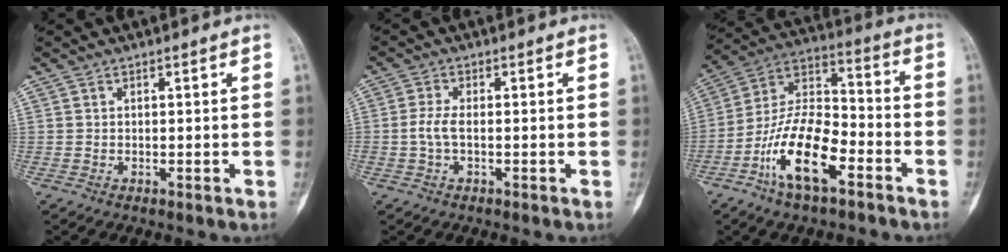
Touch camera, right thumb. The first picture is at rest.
{"total": 3.0, "force": [-0.4, 1.2, 2.7], "torque": [-0.068, 0.001, -0.010]}
{"total": 16.3, "force": [-7.7, 7.0, 12.6], "torque": [-0.226, 0.059, -0.147]}